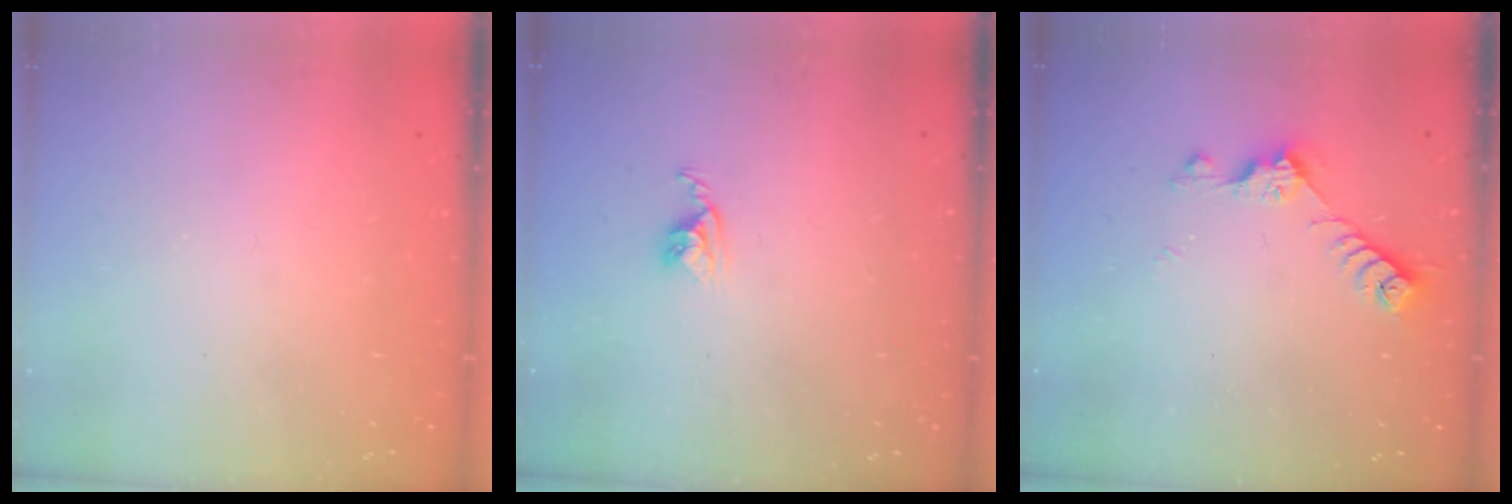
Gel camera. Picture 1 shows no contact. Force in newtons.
{"total": 3.9, "press": 3.9, "slide": 0.2}
{"total": 7.2, "press": 7.2, "slide": 0.9}